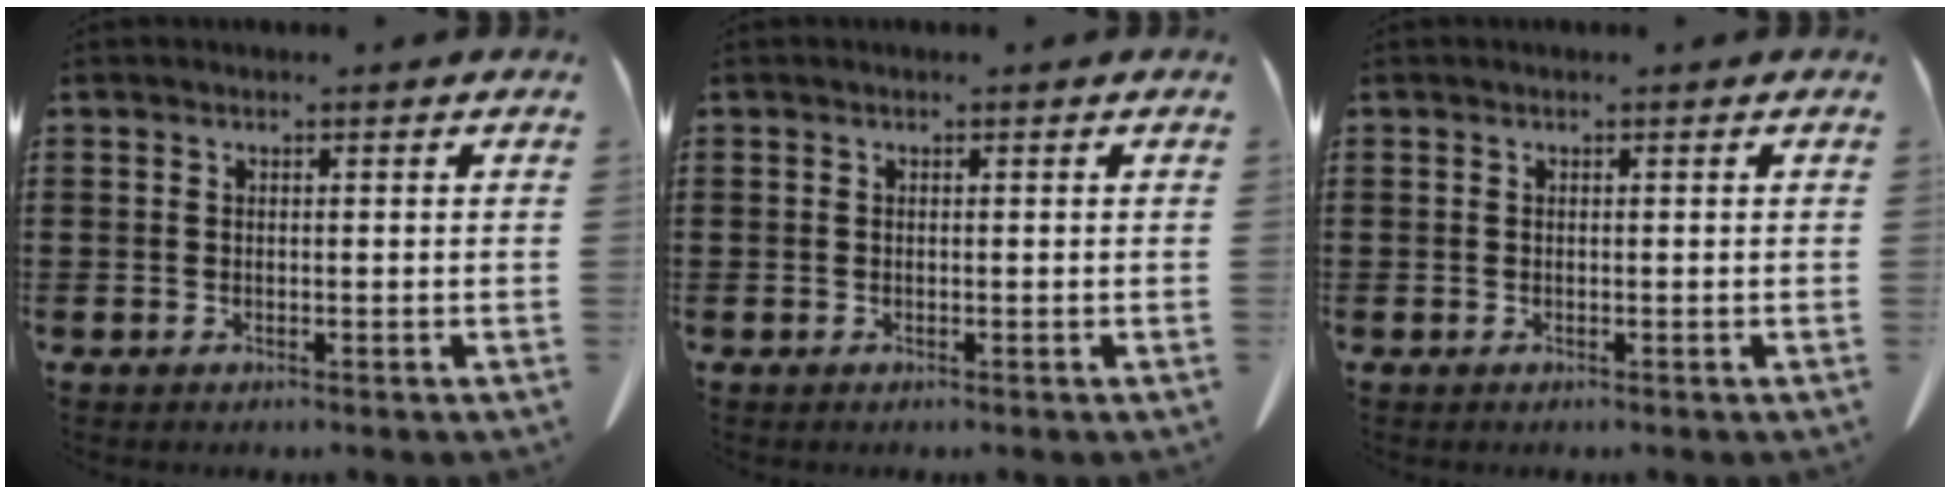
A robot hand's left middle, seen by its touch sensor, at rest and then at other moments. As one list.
[{"total": 0.0}, {"total": 0.0}]